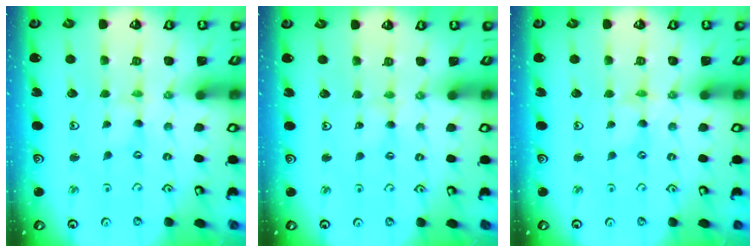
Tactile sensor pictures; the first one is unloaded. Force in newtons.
{"total": 1.7, "press": 1.7, "slide": 0.4}
{"total": 1.5, "press": 1.5, "slide": 0.2}